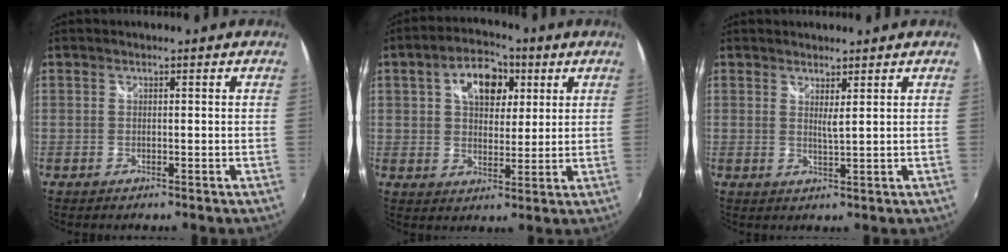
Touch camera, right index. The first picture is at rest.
{"total": 10.7, "force": [4.0, 6.7, 7.3], "torque": [-0.123, 0.028, 0.064]}
{"total": 2.0, "force": [1.4, 0.0, 1.5], "torque": [-0.028, -0.005, 0.020]}